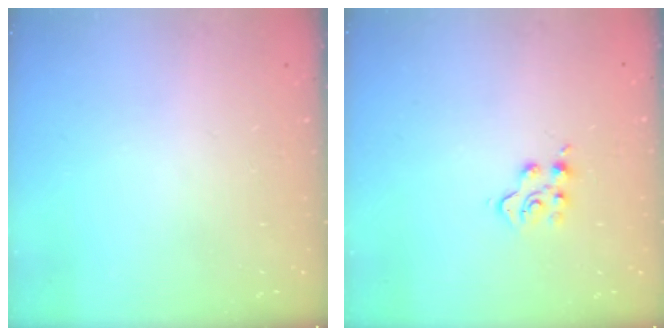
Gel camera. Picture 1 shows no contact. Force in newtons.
{"total": 4.2, "press": 4.2, "slide": 0.6}